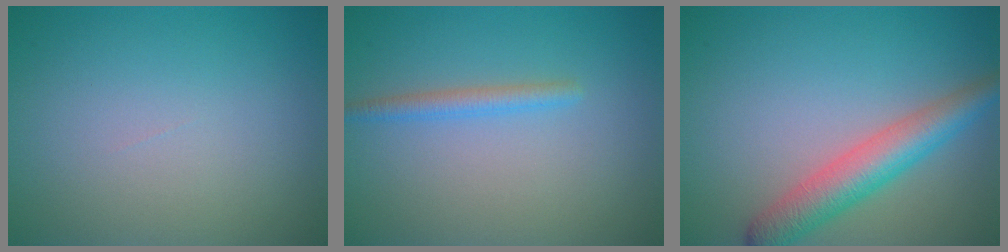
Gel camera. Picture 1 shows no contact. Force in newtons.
{"total": 1.7, "press": 1.7, "slide": 0.1}
{"total": 4.9, "press": 4.9, "slide": 0.2}